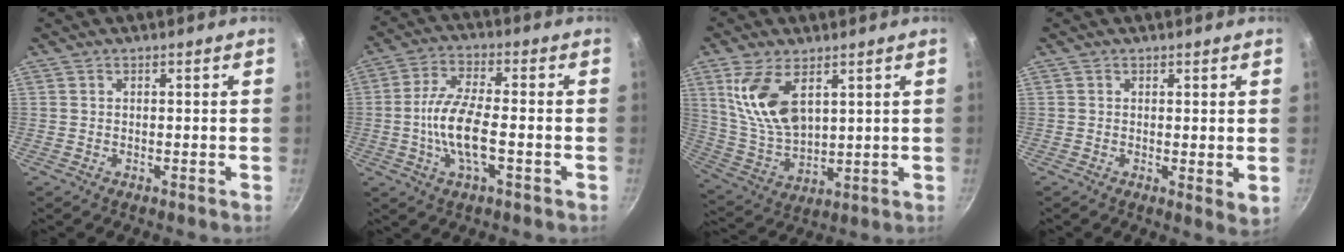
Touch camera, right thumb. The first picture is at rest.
{"total": 10.5, "force": [-2.2, 3.6, 9.6], "torque": [-0.189, 0.017, -0.051]}
{"total": 12.9, "force": [5.2, 6.8, 9.6], "torque": [-0.176, -0.032, 0.116]}
{"total": 2.9, "force": [0.7, 1.1, 2.6], "torque": [-0.036, -0.010, 0.009]}